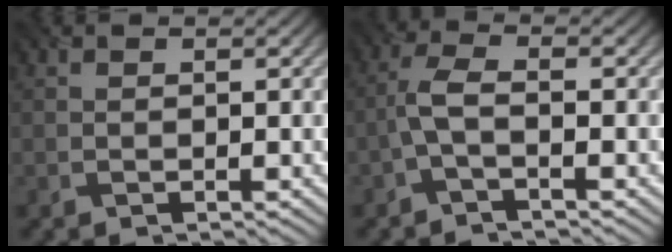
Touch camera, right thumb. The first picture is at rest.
{"total": 3.2, "force": [-1.2, 0.9, 2.9], "torque": [-0.072, 0.007, -0.033]}